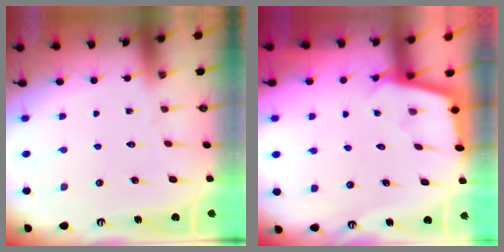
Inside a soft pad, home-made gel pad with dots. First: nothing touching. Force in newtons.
{"total": 2.3, "press": 2.3, "slide": 0.1}